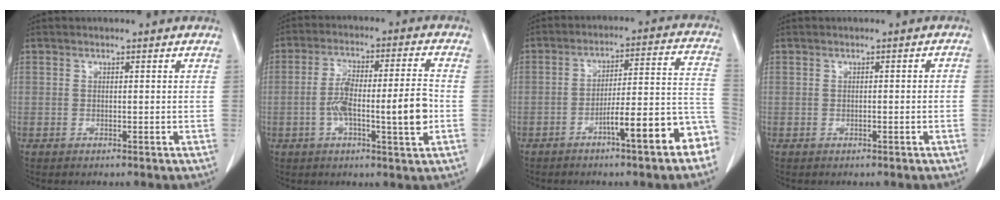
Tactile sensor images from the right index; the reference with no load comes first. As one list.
[{"total": 10.8, "force": [-2.2, 1.4, 10.5], "torque": [-0.182, 0.015, -0.038]}, {"total": 12.5, "force": [-6.7, 1.4, 10.4], "torque": [-0.124, 0.035, -0.094]}, {"total": 1.2, "force": [-0.4, 0.4, 1.1], "torque": [-0.013, 0.009, -0.002]}]